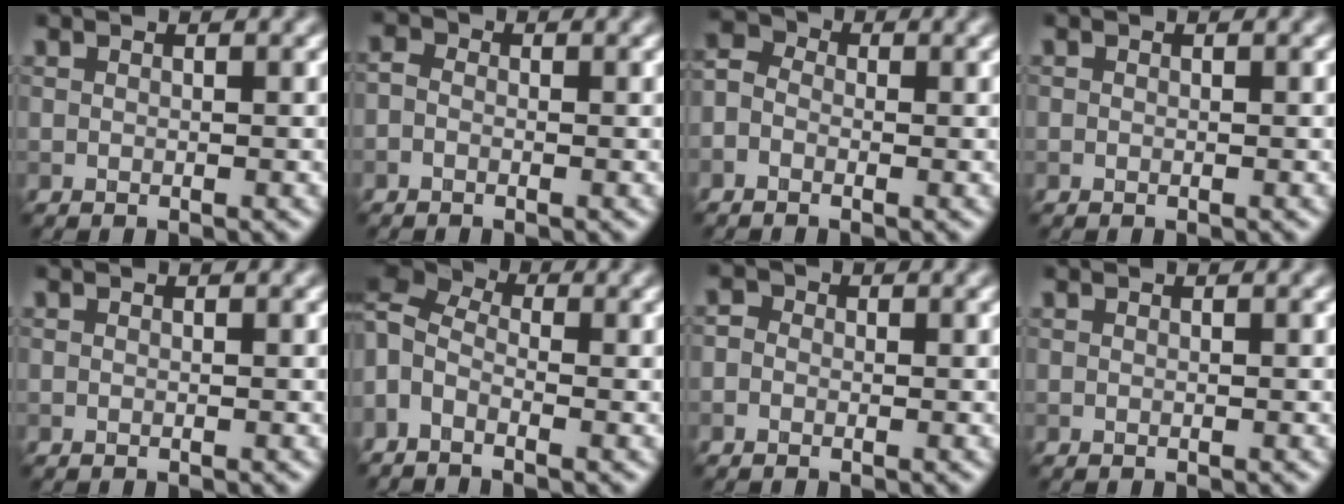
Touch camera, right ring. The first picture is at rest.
{"total": 1.1, "force": [-0.5, 0.8, 0.6], "torque": [-0.014, -0.002, -0.017]}
{"total": 2.5, "force": [-0.9, 1.9, 1.2], "torque": [-0.021, 0.008, -0.025]}
{"total": 0.0}
{"total": 0.0}
{"total": 5.1, "force": [-0.6, 3.1, 3.9], "torque": [-0.098, 0.010, -0.021]}
{"total": 1.2, "force": [-0.1, 1.1, 0.5], "torque": [-0.006, -0.003, -0.020]}
{"total": 0.0}